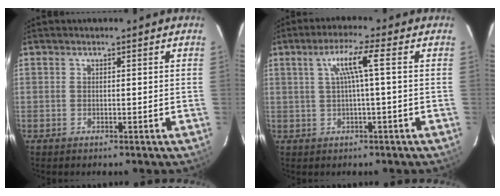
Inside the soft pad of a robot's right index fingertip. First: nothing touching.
{"total": 5.2, "force": [0.7, -0.5, 5.2], "torque": [-0.097, 0.004, 0.016]}